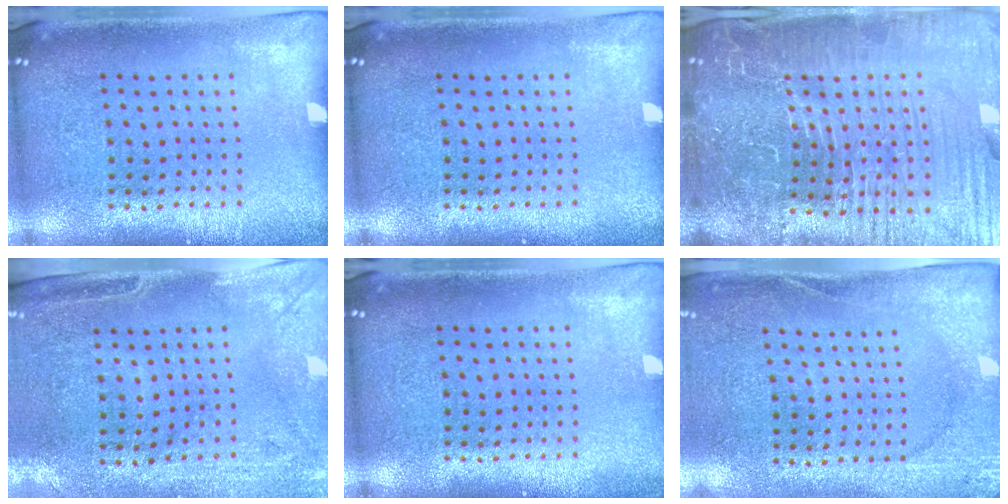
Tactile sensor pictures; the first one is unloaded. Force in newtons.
{"total": 0.0}
{"total": 6.5, "press": 5.9, "slide": 2.9}
{"total": 3.0, "press": 2.4, "slide": 1.7}
{"total": 0.6, "press": 0.5, "slide": 0.2}
{"total": 2.6, "press": 2.4, "slide": 1.0}